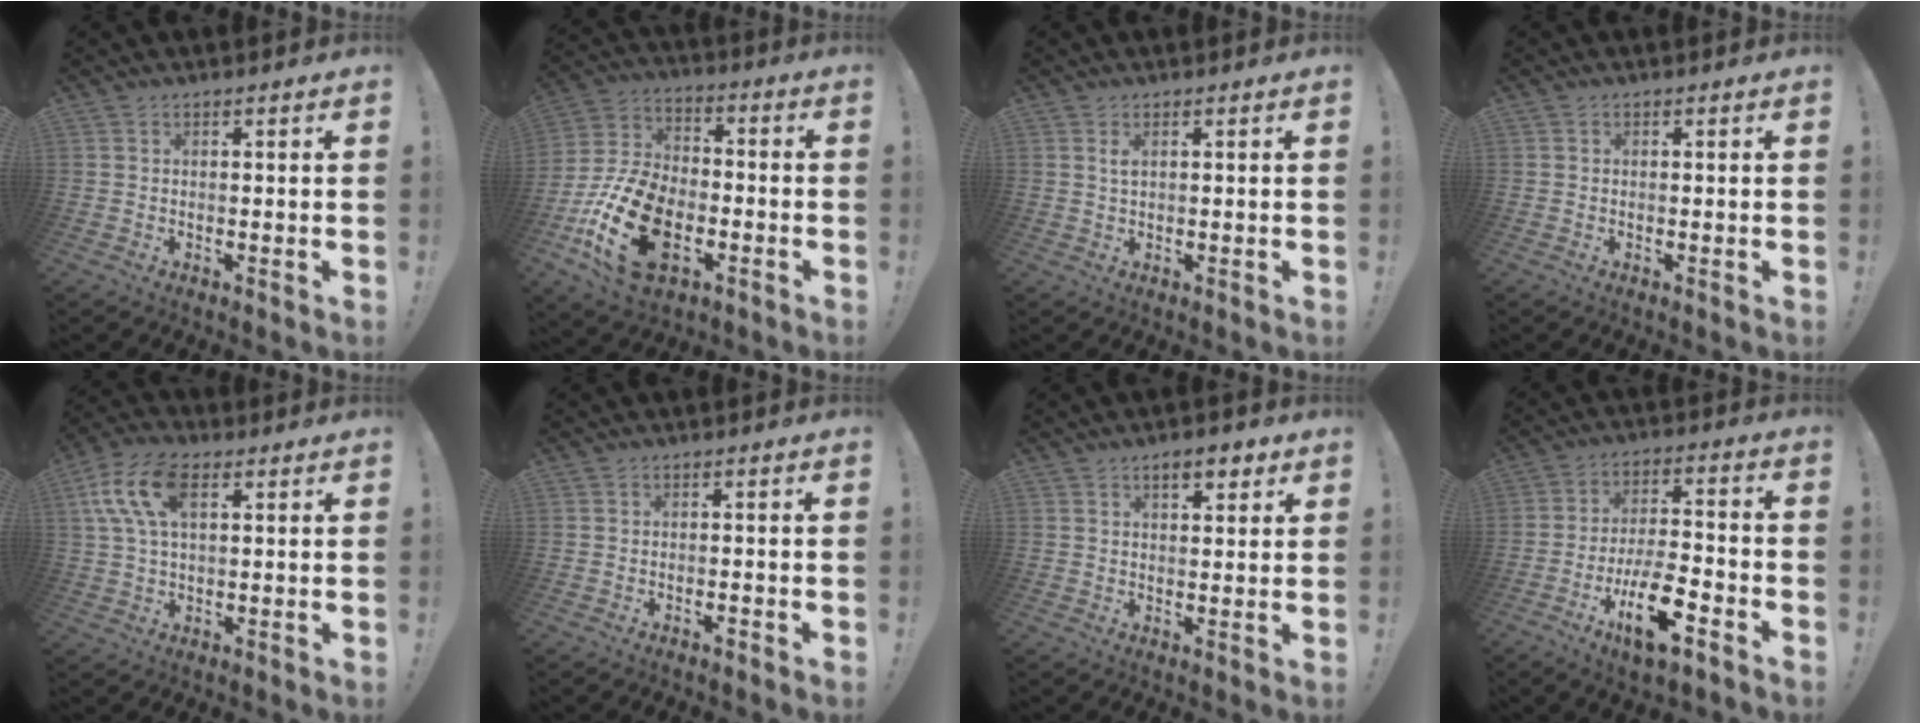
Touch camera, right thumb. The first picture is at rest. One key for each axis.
{"total": 21.9, "fx": -7.6, "fy": 13.6, "fz": 15.4, "tx": -0.283, "ty": 0.047, "tz": -0.121}
{"total": 1.4, "fx": 0.6, "fy": 0.4, "fz": 1.2, "tx": -0.023, "ty": 0.001, "tz": 0.009}
{"total": 0.0}
{"total": 13.5, "fx": 4.4, "fy": 7.6, "fz": 10.2, "tx": -0.198, "ty": 0.002, "tz": 0.083}
{"total": 1.1, "fx": -0.8, "fy": 0.1, "fz": 0.7, "tx": -0.010, "ty": 0.002, "tz": -0.014}
{"total": 4.9, "fx": 2.9, "fy": 2.1, "fz": 3.3, "tx": -0.038, "ty": -0.011, "tz": 0.046}
{"total": 14.7, "fx": -7.4, "fy": 5.3, "fz": 11.5, "tx": -0.195, "ty": 0.040, "tz": -0.120}